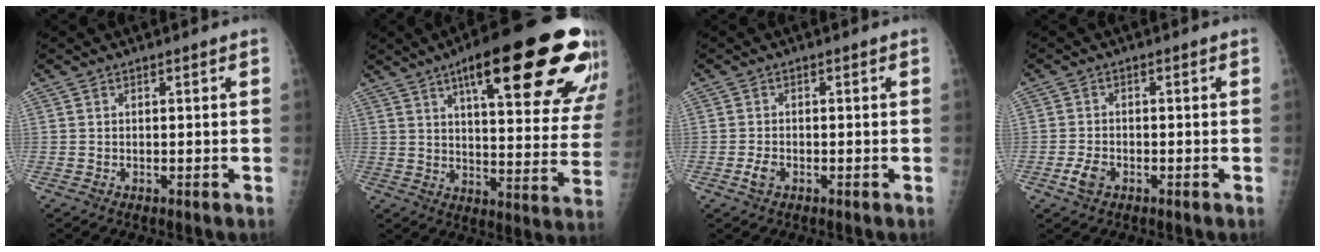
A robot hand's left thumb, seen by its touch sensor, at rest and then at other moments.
{"total": 29.2, "force": [16.1, 7.6, 23.2], "torque": [-0.252, -0.034, 0.221]}
{"total": 2.0, "force": [-0.9, 1.2, 1.3], "torque": [-0.028, 0.002, -0.018]}
{"total": 3.1, "force": [-1.5, 1.9, 1.9], "torque": [-0.039, 0.004, -0.027]}